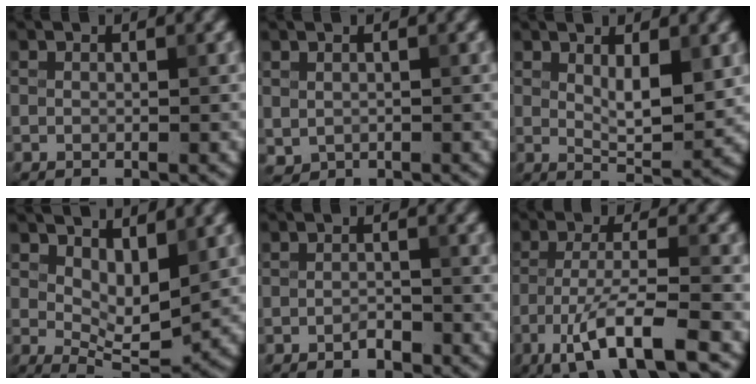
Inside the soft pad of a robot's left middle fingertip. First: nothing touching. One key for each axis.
{"total": 0.8, "fx": 0.2, "fy": 0.7, "fz": 0.3, "tx": -0.006, "ty": -0.005, "tz": 0.009}
{"total": 3.8, "fx": 1.2, "fy": 1.1, "fz": 3.4, "tx": -0.061, "ty": -0.008, "tz": 0.026}
{"total": 4.3, "fx": 1.8, "fy": 2.0, "fz": 3.4, "tx": -0.055, "ty": -0.012, "tz": 0.035}
{"total": 1.3, "fx": -0.9, "fy": 0.5, "fz": 0.8, "tx": -0.015, "ty": 0.002, "tz": -0.017}
{"total": 7.5, "fx": -4.4, "fy": 1.5, "fz": 5.9, "tx": -0.105, "ty": -0.002, "tz": -0.082}